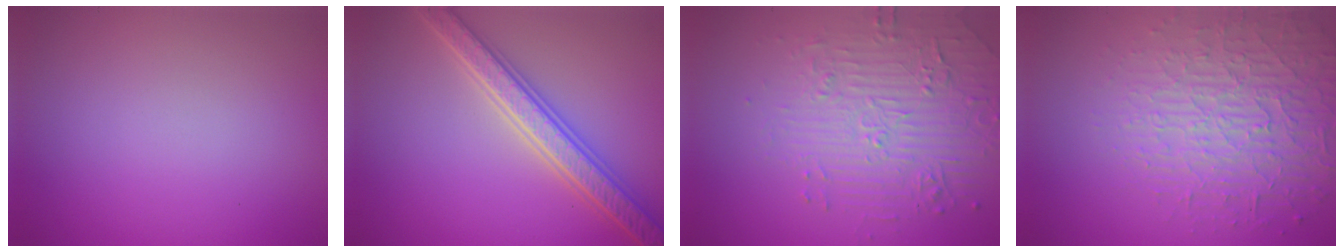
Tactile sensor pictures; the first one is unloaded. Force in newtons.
{"total": 5.5, "press": 5.4, "slide": 1.1}
{"total": 5.0, "press": 3.9, "slide": 3.1}
{"total": 5.5, "press": 4.5, "slide": 3.2}